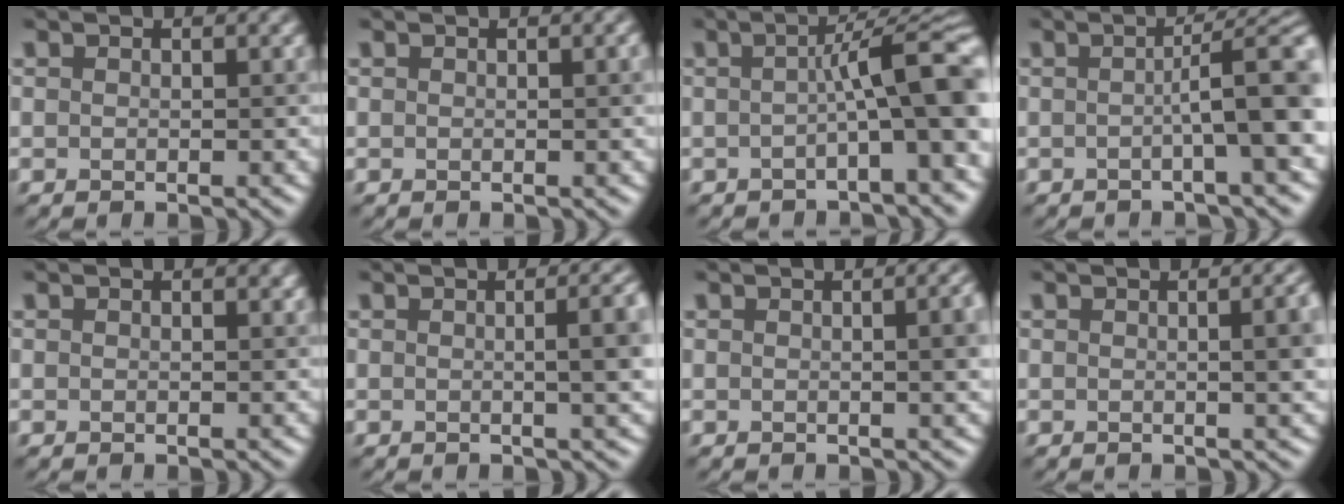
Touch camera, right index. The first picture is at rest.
{"total": 1.6, "force": [0.2, 0.6, 1.5], "torque": [-0.008, 0.010, -0.003]}
{"total": 8.0, "force": [-0.3, 1.4, 7.9], "torque": [-0.096, 0.027, -0.010]}
{"total": 6.3, "force": [-0.1, 0.9, 6.2], "torque": [-0.079, 0.013, -0.004]}
{"total": 0.0}
{"total": 5.2, "force": [0.3, 1.7, 4.9], "torque": [-0.034, 0.019, 0.003]}
{"total": 3.7, "force": [0.3, 1.3, 3.4], "torque": [-0.019, 0.020, 0.001]}
{"total": 4.3, "force": [0.3, 1.6, 4.0], "torque": [-0.023, 0.020, 0.003]}